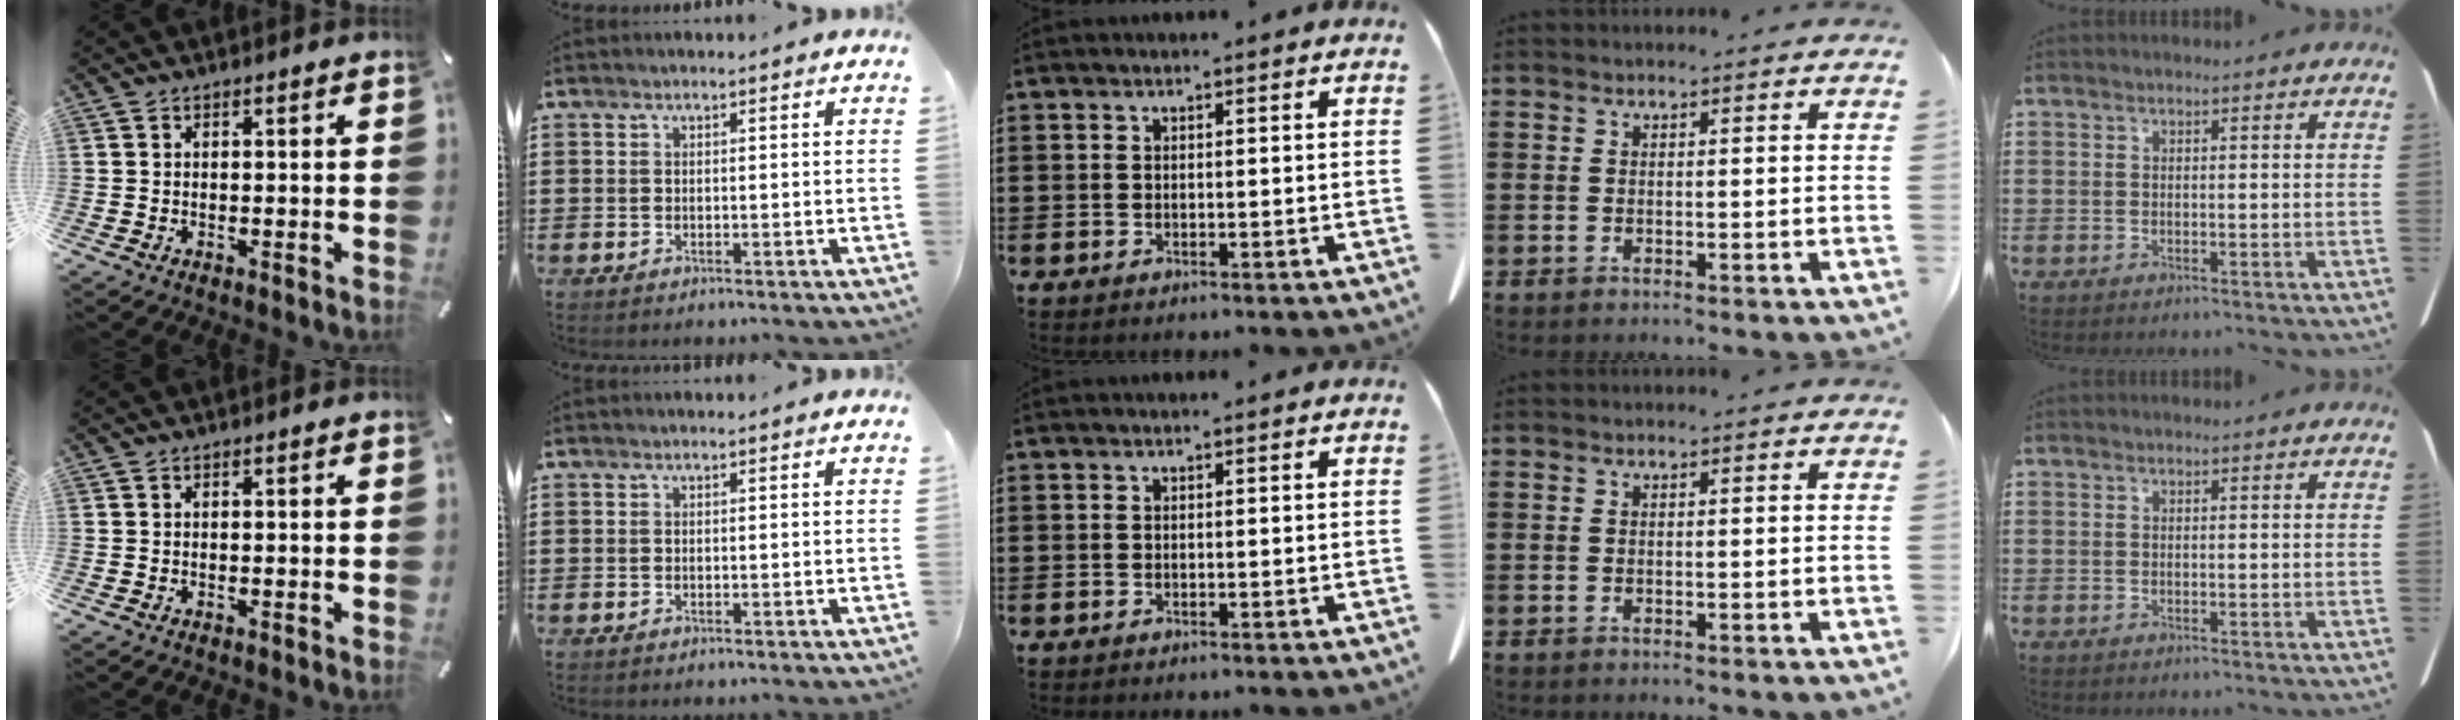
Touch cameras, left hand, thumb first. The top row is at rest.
{}